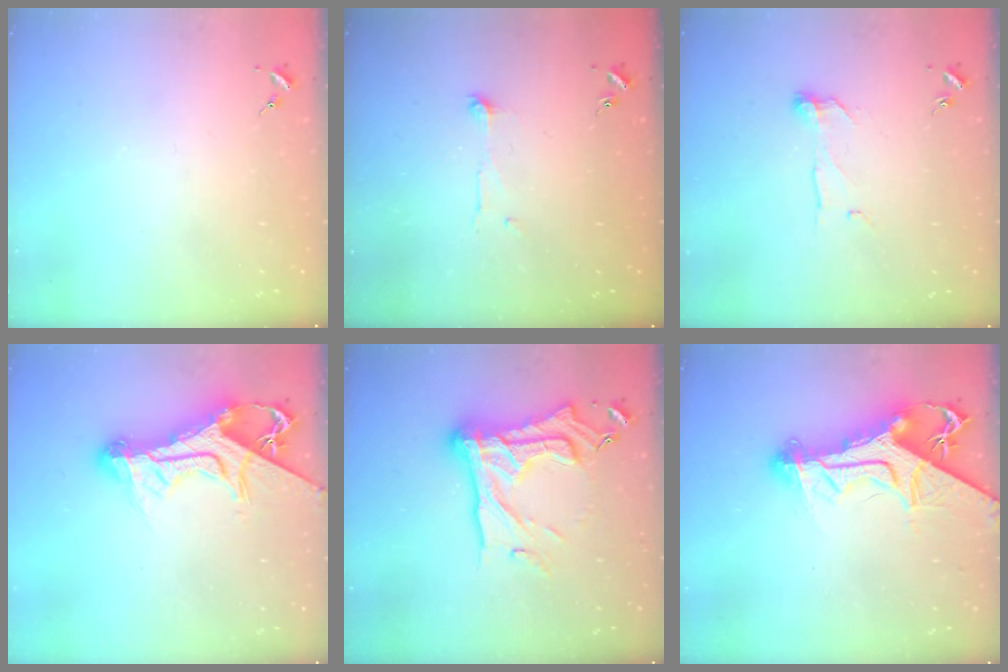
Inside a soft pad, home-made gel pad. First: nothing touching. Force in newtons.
{"total": 4.4, "press": 4.4, "slide": 0.3}
{"total": 7.9, "press": 7.8, "slide": 0.3}
{"total": 19.0, "press": 18.9, "slide": 1.9}
{"total": 25.4, "press": 25.2, "slide": 2.5}
{"total": 17.4, "press": 17.3, "slide": 1.8}